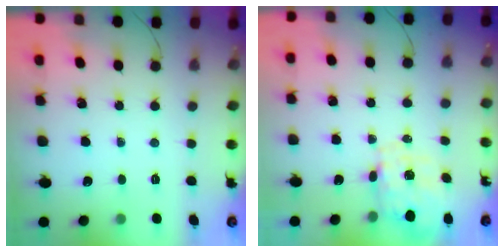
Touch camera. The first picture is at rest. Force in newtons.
{"total": 1.0, "press": 0.9, "slide": 0.5}